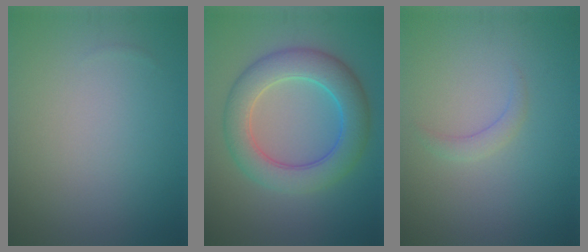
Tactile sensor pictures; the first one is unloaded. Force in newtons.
{"total": 6.8, "press": 6.8, "slide": 0.1}
{"total": 1.2, "press": 1.2, "slide": 0.1}